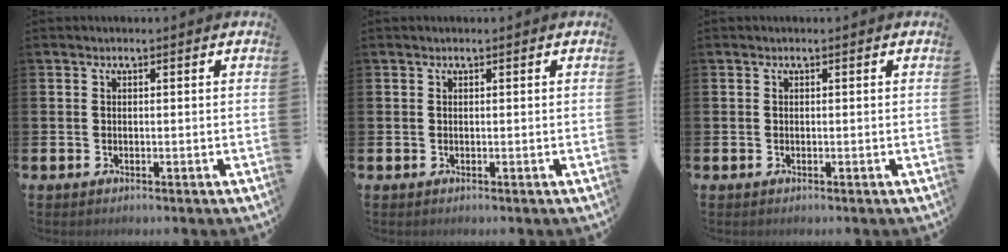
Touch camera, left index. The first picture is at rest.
{"total": 0.0}
{"total": 0.0}